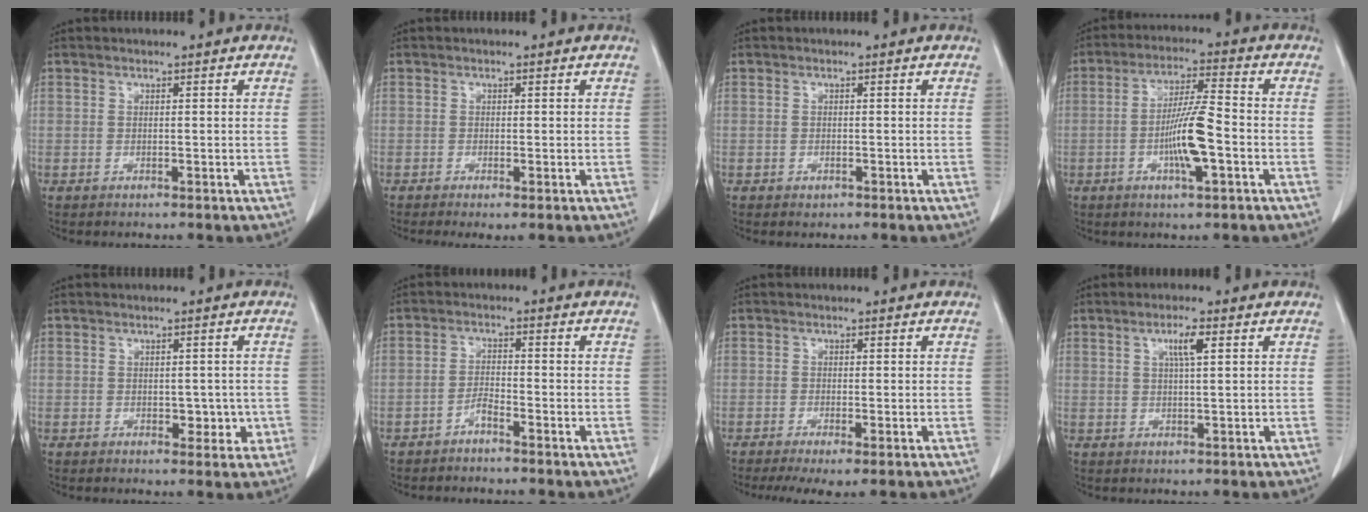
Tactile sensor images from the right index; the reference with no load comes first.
{"total": 1.7, "force": [-0.8, 0.3, 1.5], "torque": [-0.027, -0.005, -0.011]}
{"total": 0.6, "force": [-0.3, 0.5, 0.2], "torque": [-0.005, 0.001, -0.001]}
{"total": 9.0, "force": [-2.4, 0.9, 8.6], "torque": [-0.160, 0.001, -0.046]}
{"total": 3.2, "force": [-0.5, 2.2, 2.3], "torque": [-0.017, 0.005, -0.001]}
{"total": 2.0, "force": [-1.7, 0.2, 1.1], "torque": [-0.021, 0.003, -0.033]}
{"total": 4.5, "force": [-2.9, 0.7, 3.4], "torque": [-0.057, -0.015, -0.046]}
{"total": 3.3, "force": [1.3, 0.2, 3.0], "torque": [-0.054, 0.002, 0.022]}